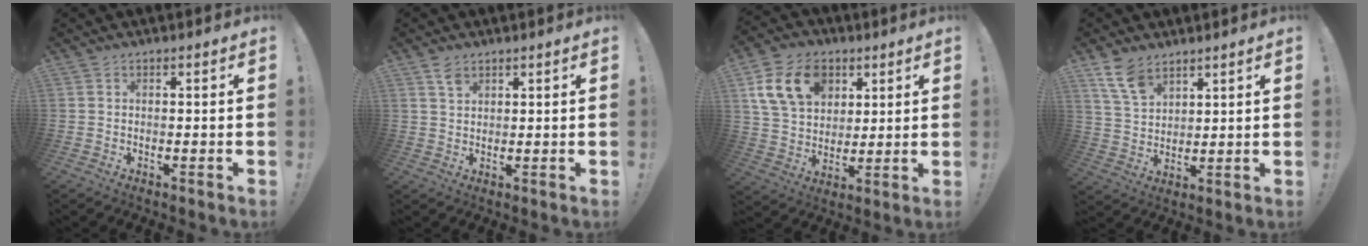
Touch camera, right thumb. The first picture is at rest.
{"total": 3.2, "force": [2.3, 1.8, 1.4], "torque": [-0.008, -0.017, 0.039]}
{"total": 16.7, "force": [6.8, 12.2, 9.0], "torque": [-0.156, -0.018, 0.132]}
{"total": 9.2, "force": [6.4, 5.1, 4.2], "torque": [-0.079, -0.031, 0.126]}